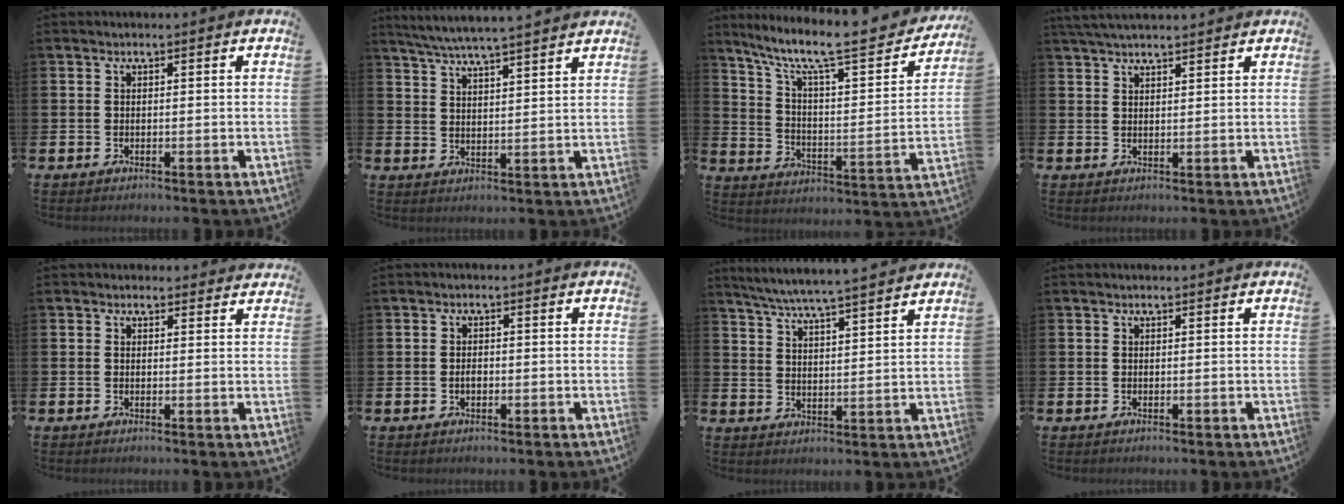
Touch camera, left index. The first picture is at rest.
{"total": 5.7, "force": [5.4, -0.4, 1.6], "torque": [-0.050, -0.028, 0.097]}
{"total": 10.5, "force": [8.3, 2.1, 6.1], "torque": [-0.129, -0.064, 0.129]}
{"total": 3.5, "force": [3.3, 0.6, 1.1], "torque": [-0.025, -0.008, 0.061]}
{"total": 1.4, "force": [1.3, 0.5, -0.1], "torque": [0.011, -0.003, 0.022]}
{"total": 1.3, "force": [-0.3, 0.8, 1.0], "torque": [-0.015, 0.003, -0.007]}
{"total": 6.0, "force": [5.7, -0.4, 1.8], "torque": [-0.055, -0.037, 0.099]}
{"total": 0.0}